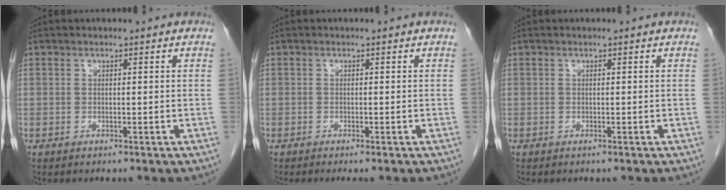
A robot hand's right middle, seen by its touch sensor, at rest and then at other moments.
{"total": 1.5, "force": [-1.3, 0.0, 0.9], "torque": [-0.014, -0.006, -0.017]}
{"total": 0.0}